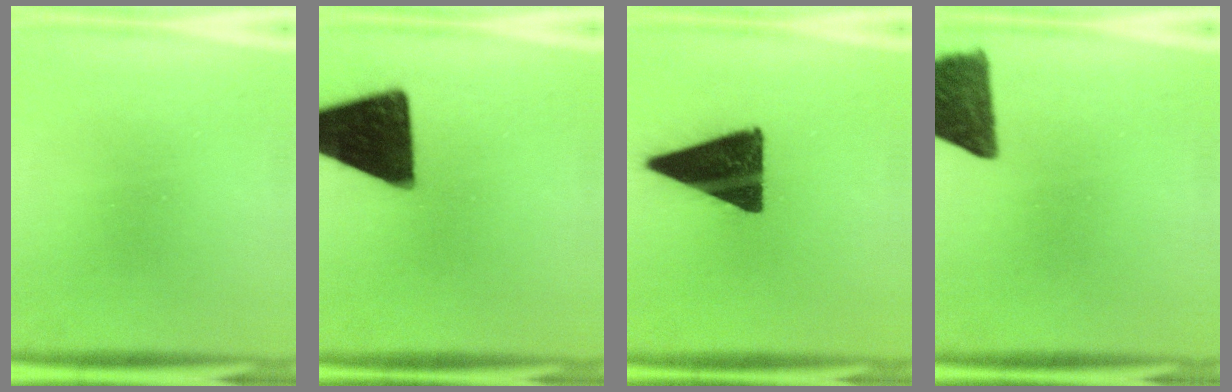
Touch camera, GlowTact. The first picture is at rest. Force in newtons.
{"total": 17.1}
{"total": 16.1}
{"total": 12.9}